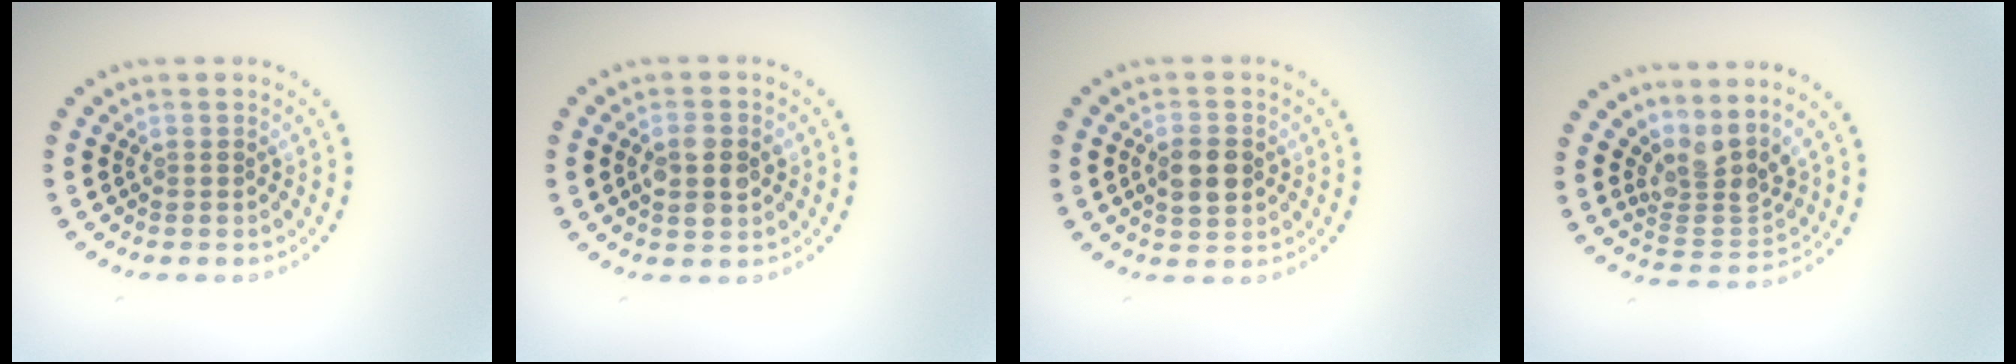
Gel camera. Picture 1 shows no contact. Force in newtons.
{"total": 2.8, "press": 2.8, "slide": 0.2}
{"total": 3.4, "press": 3.4, "slide": 0.1}
{"total": 3.5, "press": 2.6, "slide": 2.4}